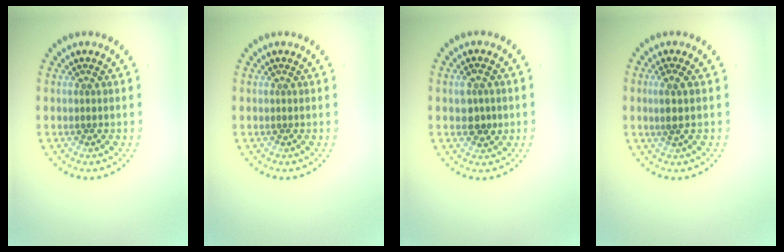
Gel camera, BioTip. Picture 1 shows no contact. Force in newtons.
{"total": 0.0}
{"total": 2.2, "press": 2.2, "slide": 0.2}
{"total": 1.2, "press": 0.9, "slide": 0.8}